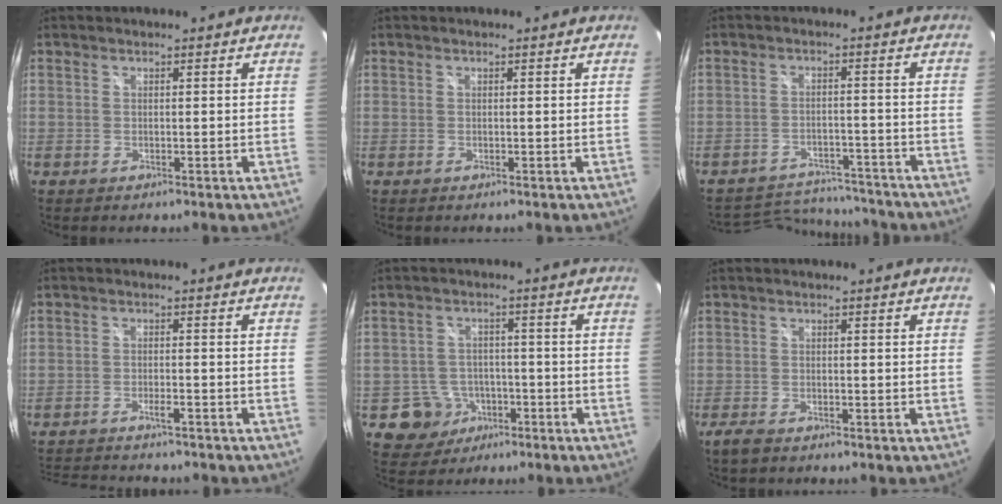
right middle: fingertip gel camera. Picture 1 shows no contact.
{"total": 0.0}
{"total": 13.0, "force": [-12.1, 3.7, 3.1], "torque": [-0.077, 0.017, -0.160]}
{"total": 10.0, "force": [-9.0, 1.5, 4.1], "torque": [-0.097, -0.013, -0.138]}
{"total": 5.8, "force": [-2.9, 5.0, 0.8], "torque": [-0.029, 0.016, -0.034]}
{"total": 2.3, "force": [-1.9, 0.2, 1.3], "torque": [-0.031, -0.011, -0.040]}